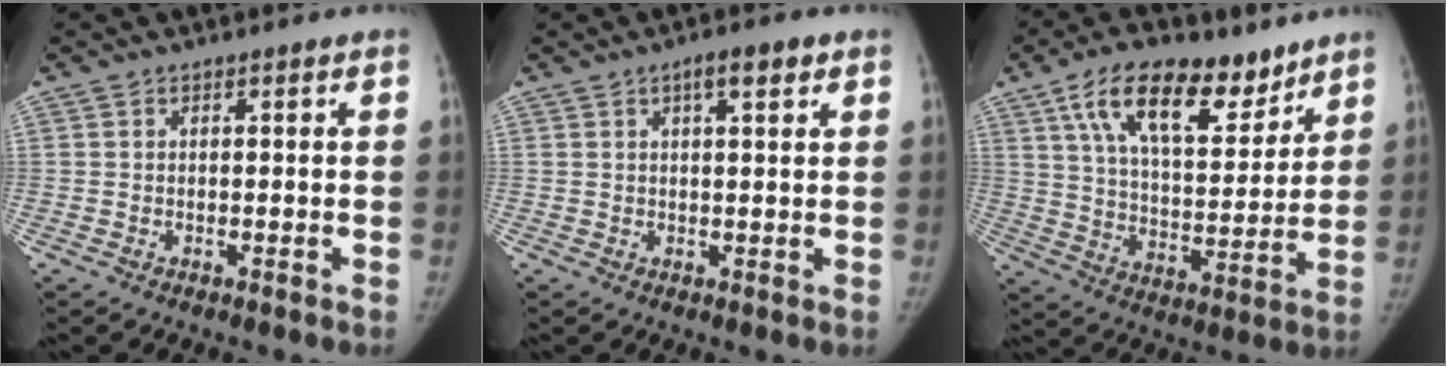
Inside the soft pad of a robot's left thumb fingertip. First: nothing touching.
{"total": 4.0, "force": [2.0, 1.2, 3.2], "torque": [-0.045, -0.002, 0.030]}
{"total": 18.7, "force": [11.4, 8.8, 12.0], "torque": [-0.160, -0.047, 0.197]}